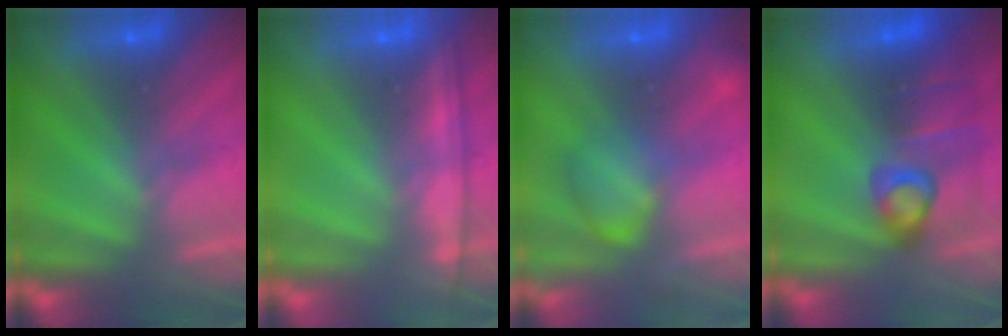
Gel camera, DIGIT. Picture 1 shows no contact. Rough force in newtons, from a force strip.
{"total": 1.1}
{"total": 2.4}
{"total": 5.5}